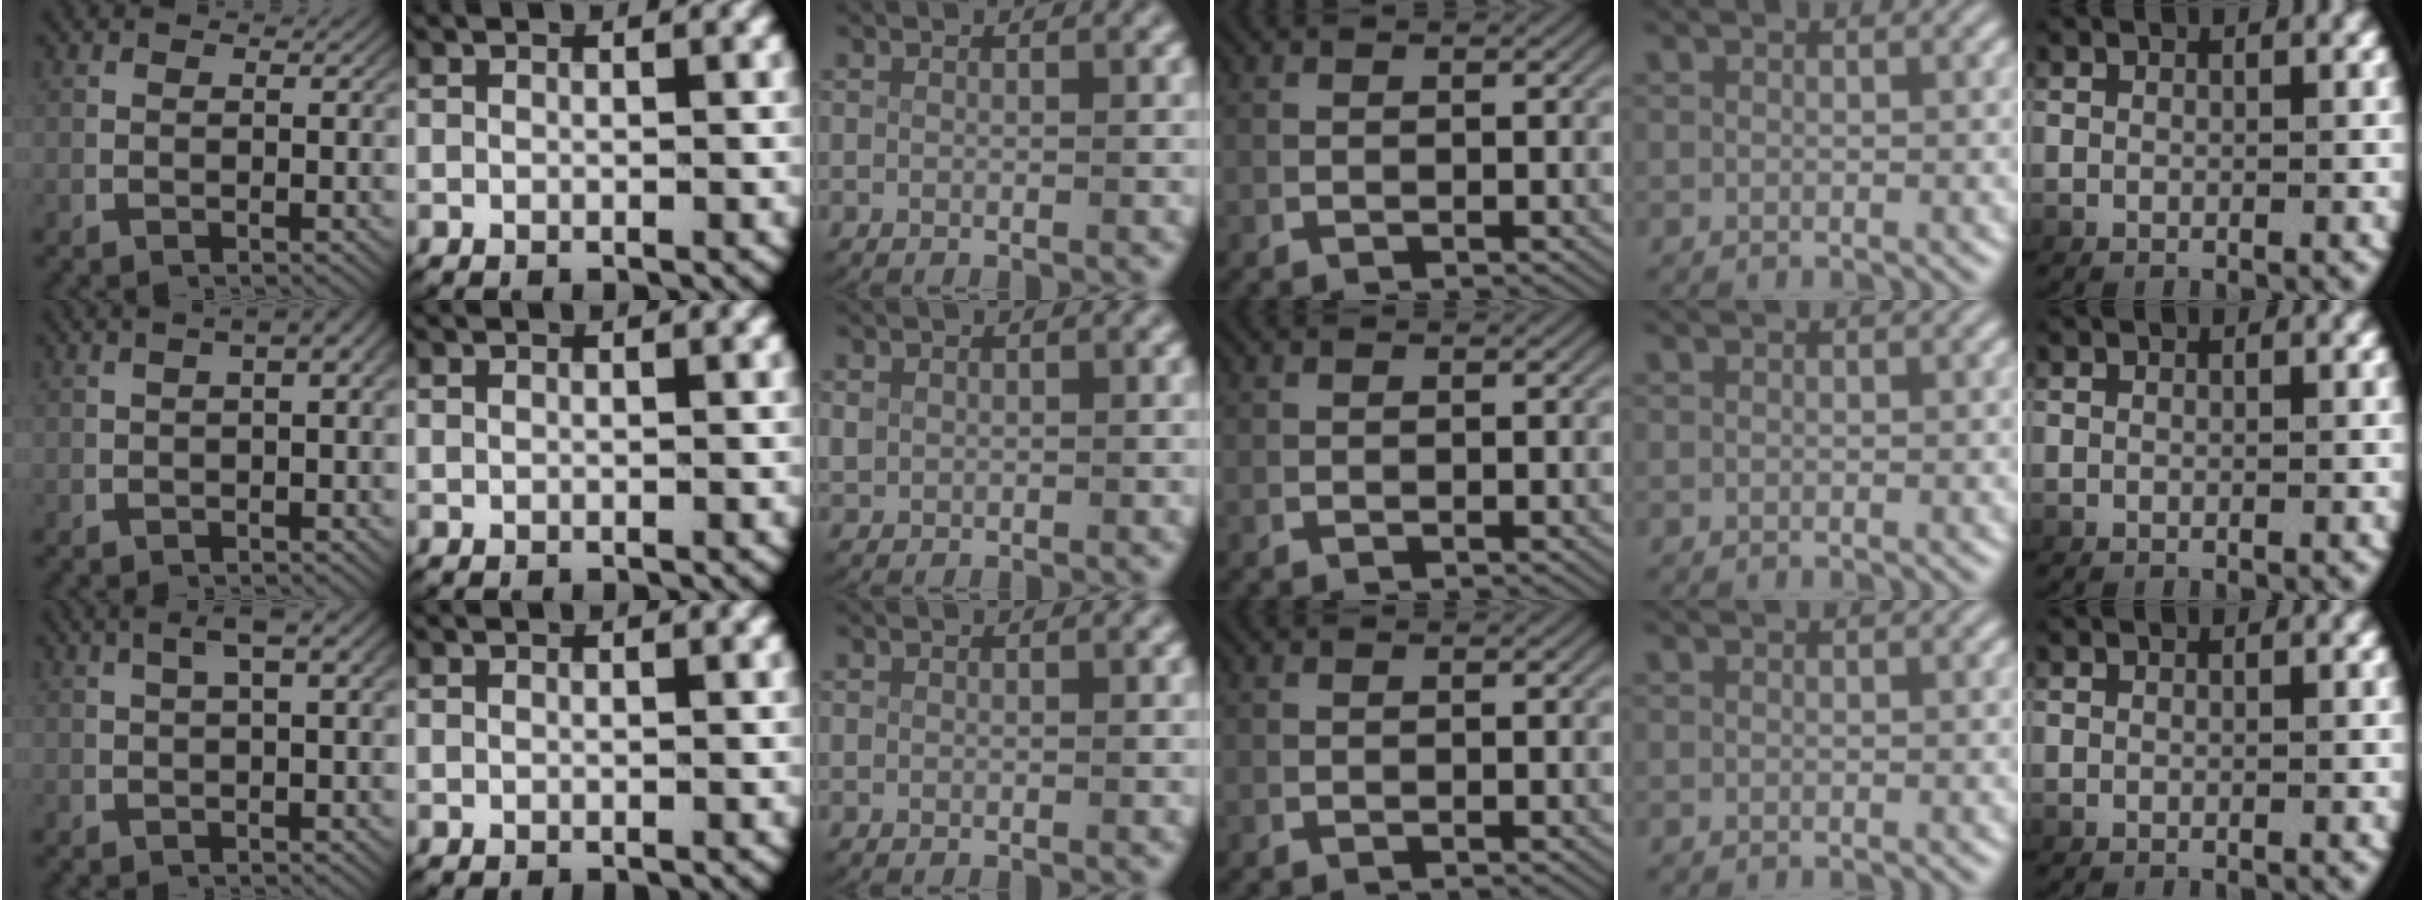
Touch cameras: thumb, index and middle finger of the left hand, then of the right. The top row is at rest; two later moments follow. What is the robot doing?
{"motion": "lift_and_place", "object": "router"}